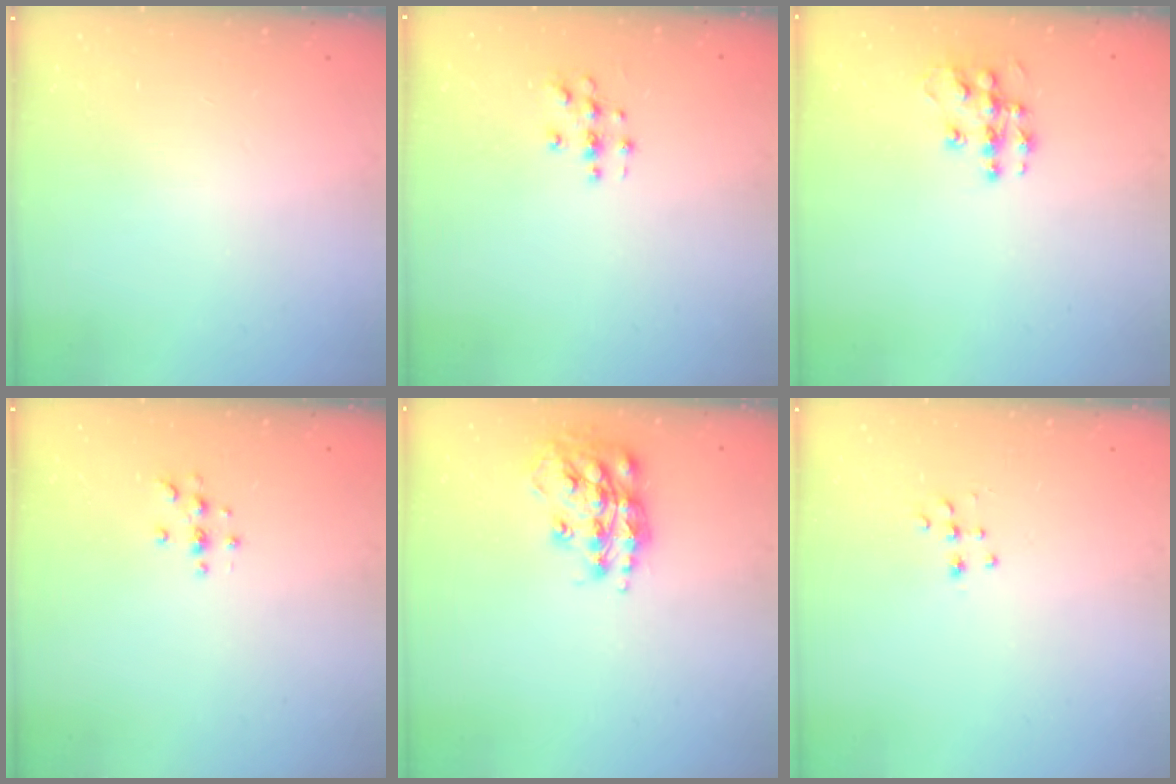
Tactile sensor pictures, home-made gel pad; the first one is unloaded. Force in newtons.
{"total": 3.0, "press": 3.0, "slide": 0.3}
{"total": 10.6, "press": 10.6, "slide": 0.6}
{"total": 3.0, "press": 3.0, "slide": 0.3}
{"total": 15.5, "press": 15.4, "slide": 1.3}
{"total": 6.8, "press": 6.8, "slide": 0.5}